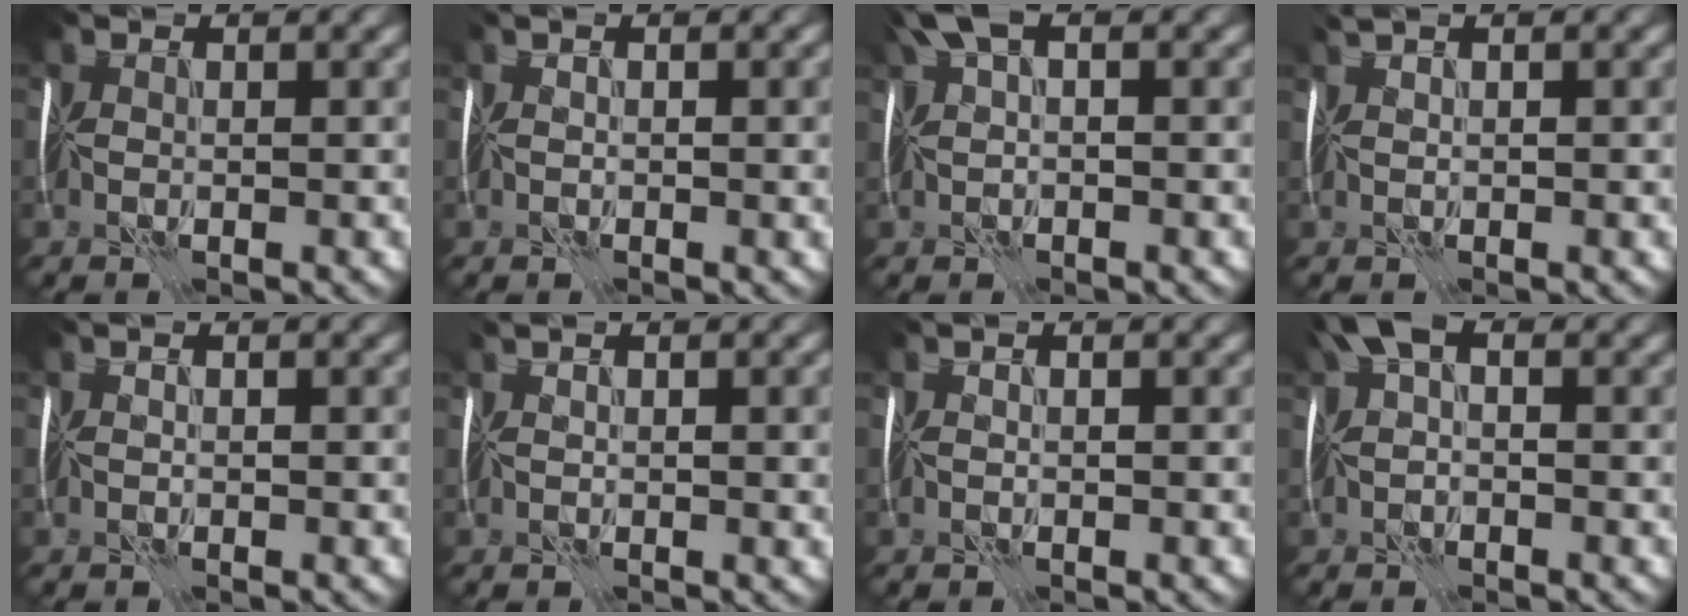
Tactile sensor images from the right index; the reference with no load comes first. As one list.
[{"total": 4.5, "force": [0.9, 2.1, 3.8], "torque": [-0.027, 0.020, 0.000]}, {"total": 4.1, "force": [1.1, 1.9, 3.5], "torque": [-0.082, 0.007, 0.030]}, {"total": 3.6, "force": [1.6, 1.4, 2.8], "torque": [-0.034, 0.022, 0.016]}, {"total": 0.9, "force": [0.1, 0.5, 0.7], "torque": [0.000, 0.012, -0.006]}, {"total": 5.5, "force": [1.5, 2.4, 4.7], "torque": [-0.054, 0.023, 0.016]}, {"total": 1.3, "force": [0.3, 0.7, 1.1], "torque": [-0.003, 0.013, -0.005]}, {"total": 3.3, "force": [0.2, 1.9, 2.7], "torque": [-0.057, 0.005, 0.007]}]